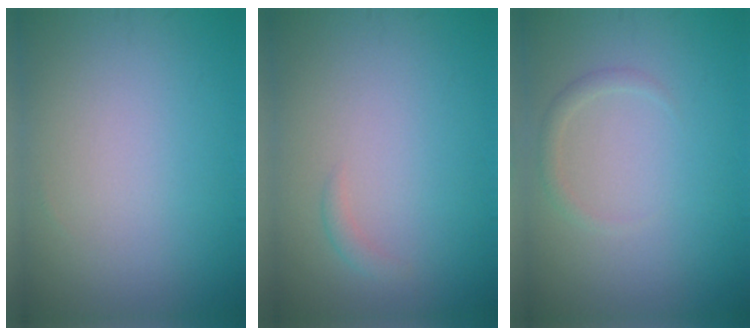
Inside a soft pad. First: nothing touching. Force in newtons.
{"total": 0.8, "press": 0.8, "slide": 0.1}
{"total": 1.1, "press": 1.1, "slide": 0.1}